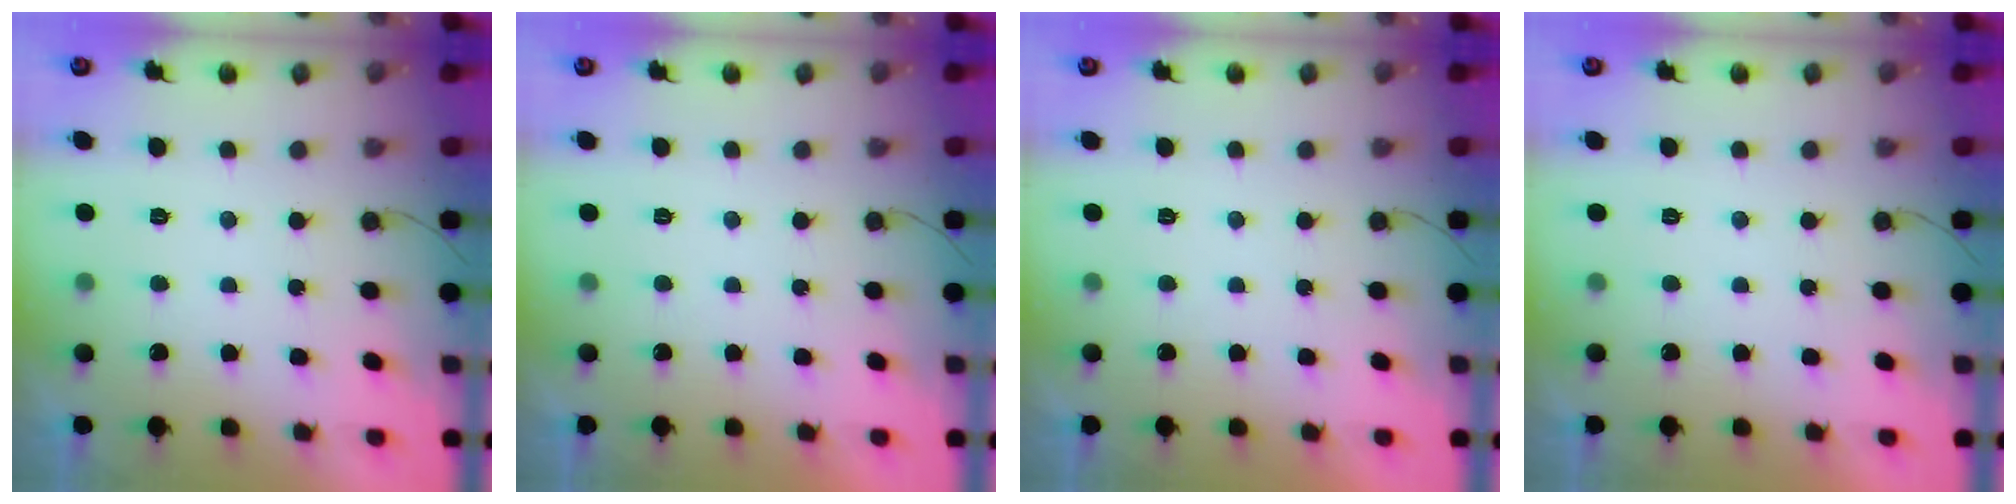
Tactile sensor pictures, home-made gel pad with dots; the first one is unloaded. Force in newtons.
{"total": 1.7, "press": 1.7, "slide": 0.0}
{"total": 1.8, "press": 1.8, "slide": 0.0}
{"total": 1.8, "press": 1.8, "slide": 0.0}